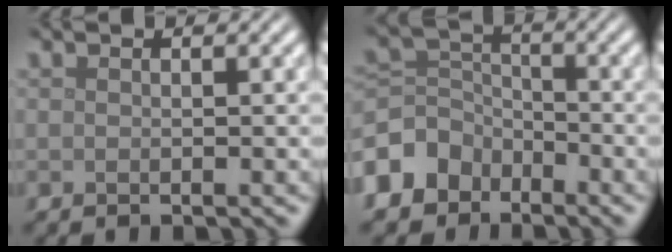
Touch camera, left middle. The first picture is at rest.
{"total": 5.5, "force": [-3.4, 4.1, 1.4], "torque": [-0.031, 0.004, -0.086]}